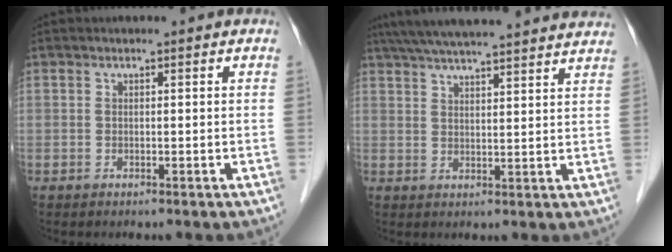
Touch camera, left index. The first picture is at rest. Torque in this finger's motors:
{"motor_torque": [-0.22, -0.52, 0.58, 0.14]}